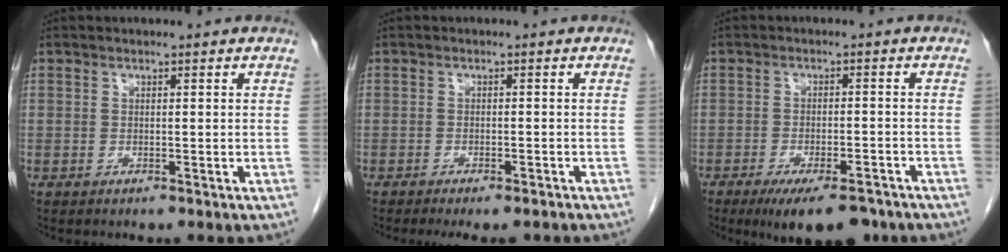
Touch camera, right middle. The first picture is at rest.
{"total": 5.7, "force": [-4.8, 1.5, 2.7], "torque": [-0.028, -0.009, -0.063]}
{"total": 9.7, "force": [-7.4, 2.7, 5.8], "torque": [-0.079, -0.010, -0.109]}